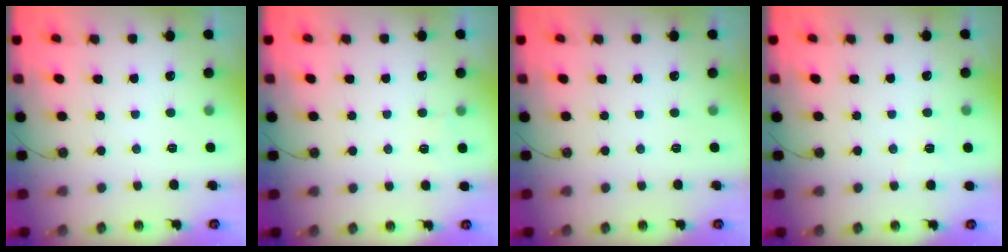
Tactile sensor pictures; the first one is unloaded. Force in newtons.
{"total": 3.1, "press": 2.4, "slide": 2.0}
{"total": 0.0}
{"total": 3.0, "press": 2.1, "slide": 2.2}